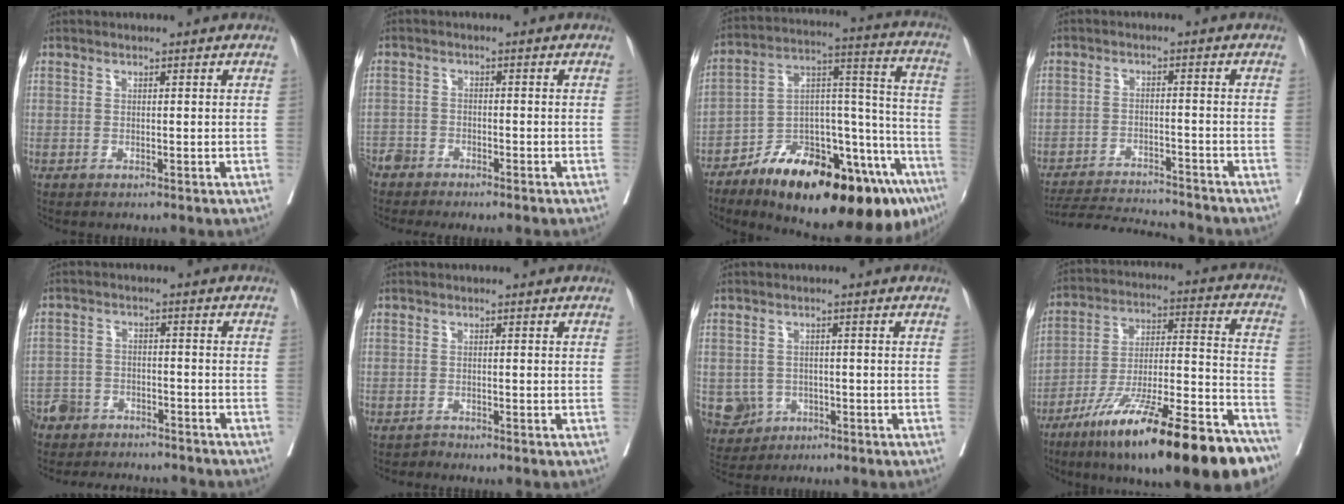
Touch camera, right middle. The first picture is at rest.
{"total": 3.8, "force": [-3.7, 0.7, 0.6], "torque": [-0.002, -0.010, -0.070]}
{"total": 30.6, "force": [-19.7, 7.4, 22.2], "torque": [-0.243, 0.010, -0.297]}
{"total": 11.3, "force": [-11.1, 0.3, 2.4], "torque": [-0.037, -0.003, -0.169]}
{"total": 11.9, "force": [-10.7, 4.5, 2.7], "torque": [-0.052, 0.010, -0.151]}
{"total": 0.6, "force": [-0.5, -0.1, -0.3], "torque": [0.006, -0.004, -0.010]}
{"total": 4.9, "force": [-1.5, 4.6, 0.7], "torque": [-0.013, 0.005, -0.018]}
{"total": 28.5, "force": [-19.7, 4.1, 20.2], "torque": [-0.248, 0.000, -0.323]}